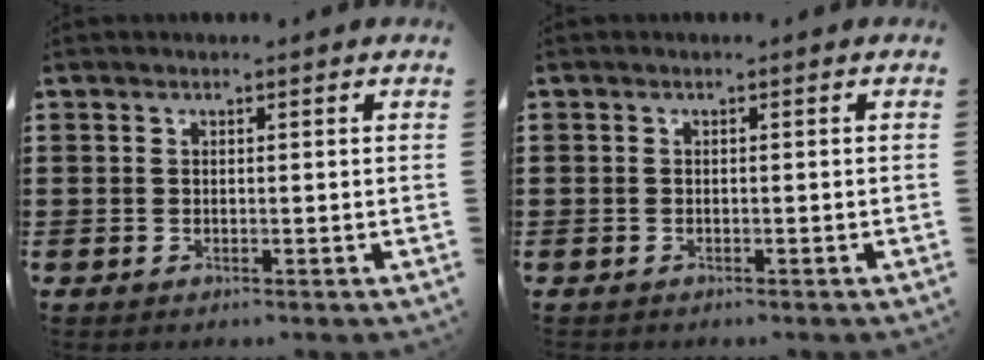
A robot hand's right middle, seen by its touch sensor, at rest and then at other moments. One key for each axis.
{"total": 0.8, "fx": -0.5, "fy": 0.6, "fz": -0.1, "tx": 0.001, "ty": 0.004, "tz": -0.013}